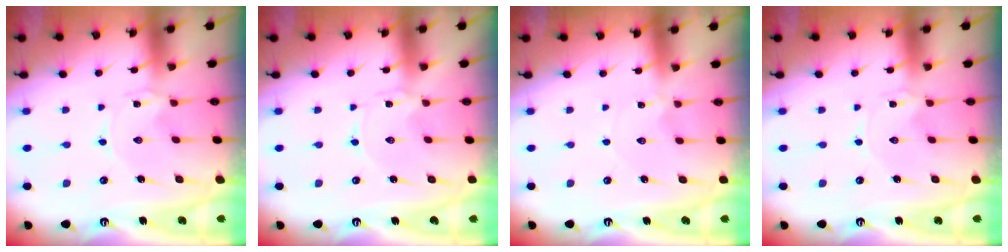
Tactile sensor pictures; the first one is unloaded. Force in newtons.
{"total": 0.0}
{"total": 0.0}
{"total": 0.0}